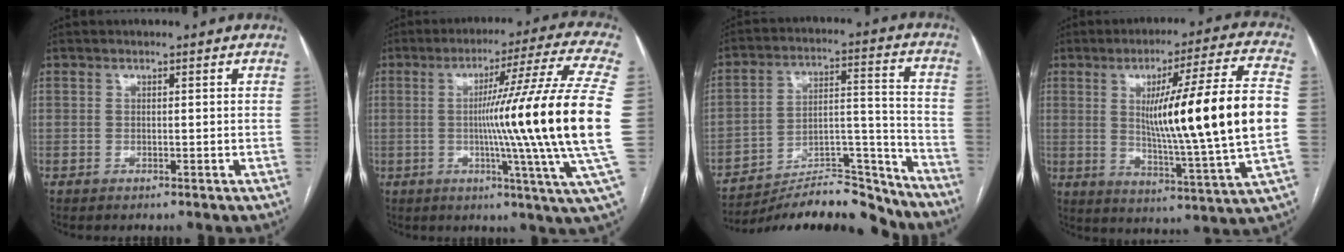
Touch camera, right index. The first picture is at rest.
{"total": 22.2, "force": [-0.5, -3.3, 21.9], "torque": [-0.271, -0.008, -0.026]}
{"total": 20.4, "force": [-19.3, 2.8, 5.9], "torque": [-0.095, 0.033, -0.302]}
{"total": 21.4, "force": [1.3, -0.9, 21.3], "torque": [-0.331, -0.008, 0.011]}